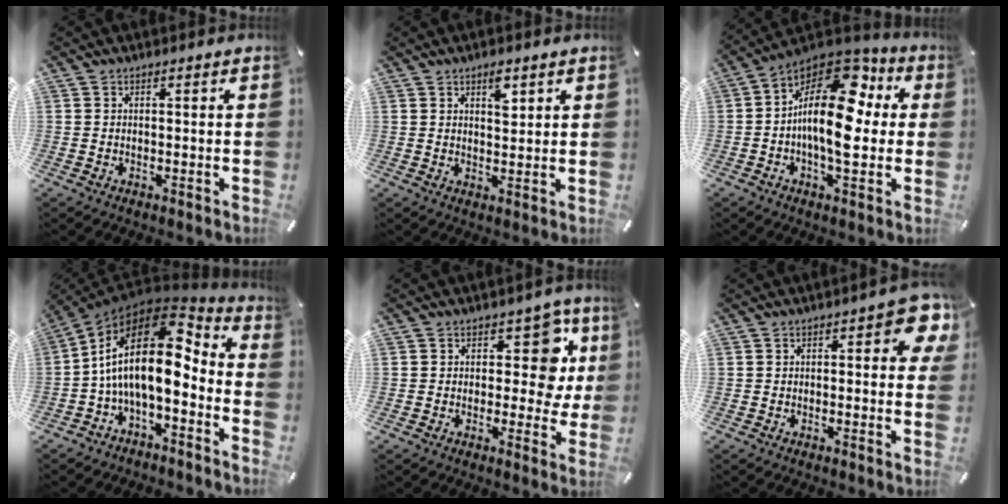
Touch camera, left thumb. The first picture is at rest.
{"total": 3.9, "force": [2.3, 1.8, 2.7], "torque": [-0.026, -0.010, 0.032]}
{"total": 19.6, "force": [2.0, 10.3, 16.6], "torque": [-0.276, -0.021, 0.034]}
{"total": 19.2, "force": [1.4, 9.6, 16.6], "torque": [-0.317, -0.026, 0.021]}
{"total": 12.0, "force": [3.9, 7.3, 8.7], "torque": [-0.094, -0.025, 0.065]}
{"total": 7.8, "force": [2.1, 3.2, 6.8], "torque": [-0.079, -0.007, 0.030]}